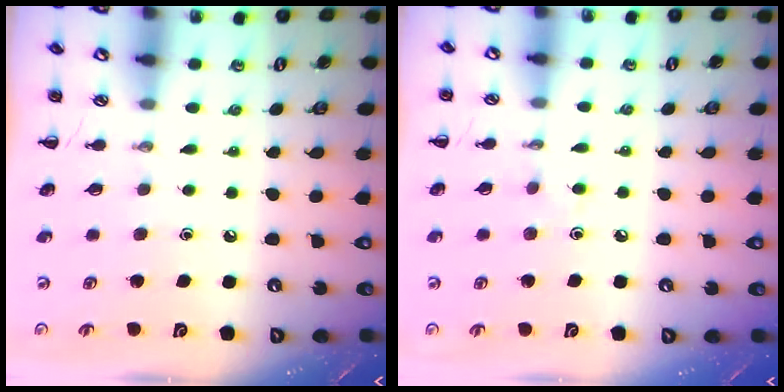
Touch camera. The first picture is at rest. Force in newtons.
{"total": 2.7, "press": 2.5, "slide": 0.9}